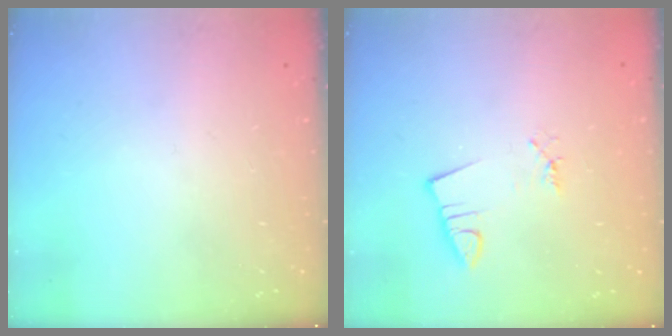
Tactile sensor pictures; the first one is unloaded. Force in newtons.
{"total": 1.0, "press": 1.0, "slide": 0.0}